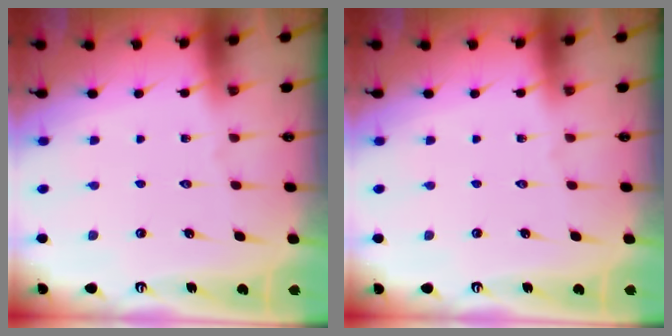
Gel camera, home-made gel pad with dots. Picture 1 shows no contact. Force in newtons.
{"total": 0.0}